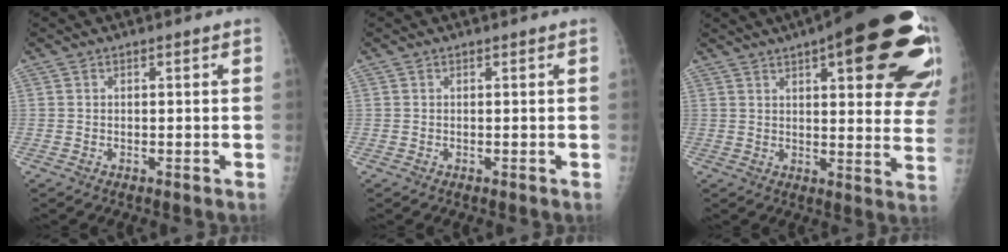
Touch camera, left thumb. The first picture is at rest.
{"total": 0.0}
{"total": 29.8, "force": [14.5, 9.0, 24.5], "torque": [-0.213, -0.011, 0.188]}